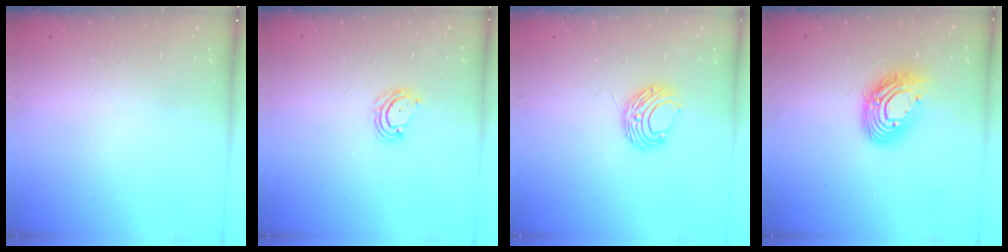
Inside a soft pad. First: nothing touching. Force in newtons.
{"total": 5.6, "press": 5.5, "slide": 0.5}
{"total": 8.0, "press": 7.9, "slide": 0.6}
{"total": 13.4, "press": 13.4, "slide": 1.3}